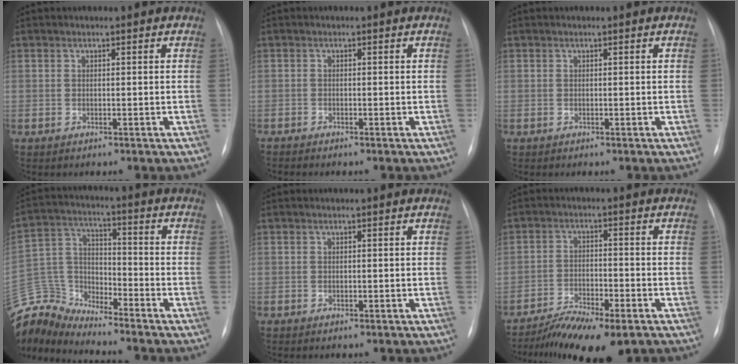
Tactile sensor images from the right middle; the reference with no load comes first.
{"total": 0.7, "force": [-0.7, 0.0, 0.1], "torque": [-0.003, -0.001, -0.016]}
{"total": 0.0}
{"total": 10.8, "force": [-10.8, 1.0, -0.2], "torque": [-0.008, 0.047, -0.218]}
{"total": 0.5, "force": [-0.3, 0.3, 0.4], "torque": [-0.006, 0.000, -0.002]}
{"total": 9.5, "force": [-6.9, 2.1, 6.2], "torque": [-0.104, -0.017, -0.116]}